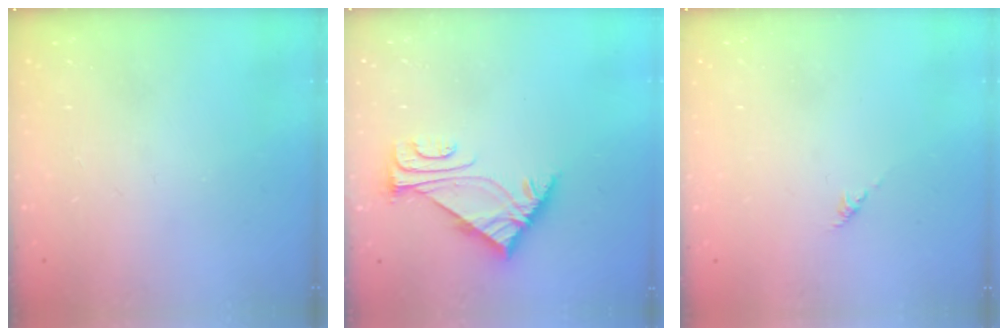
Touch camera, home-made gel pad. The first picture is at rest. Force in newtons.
{"total": 5.4, "press": 5.3, "slide": 1.1}
{"total": 0.0}